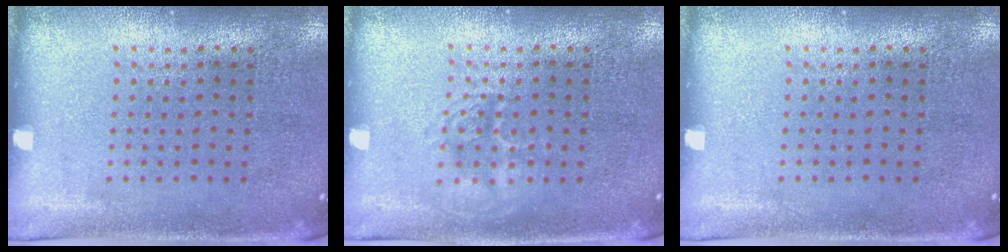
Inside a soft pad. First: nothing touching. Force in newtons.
{"total": 1.8, "press": 1.7, "slide": 0.2}
{"total": 0.0}